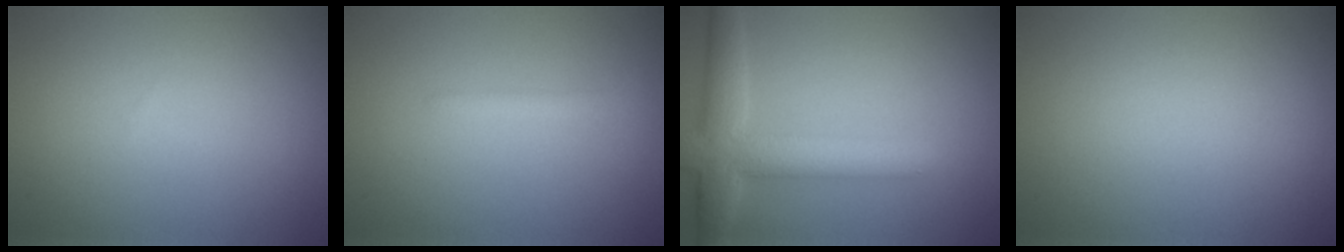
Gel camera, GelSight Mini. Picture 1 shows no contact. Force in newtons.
{"total": 1.3, "press": 1.3, "slide": 0.1}
{"total": 5.1, "press": 5.1, "slide": 0.1}
{"total": 0.0}